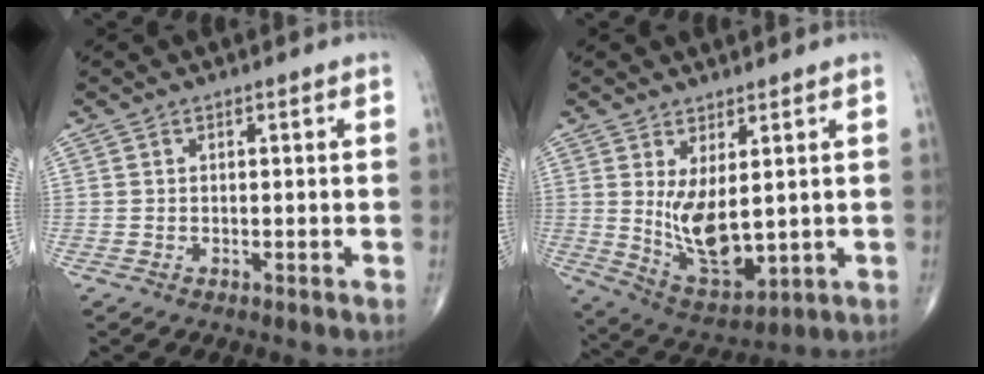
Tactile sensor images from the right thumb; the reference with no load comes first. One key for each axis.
{"total": 10.6, "fx": 1.2, "fy": 4.9, "fz": 9.4, "tx": -0.152, "ty": -0.028, "tz": 0.045}